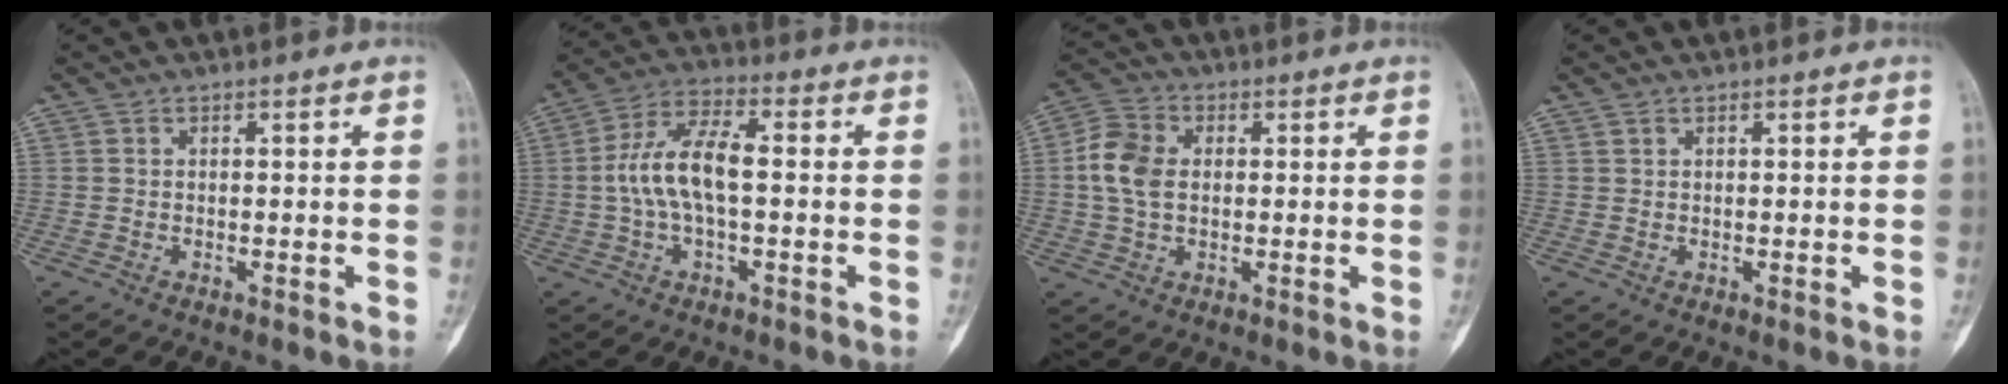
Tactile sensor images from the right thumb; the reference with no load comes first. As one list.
[{"total": 11.0, "force": [-0.2, 4.9, 9.9], "torque": [-0.204, 0.031, -0.007]}, {"total": 7.8, "force": [0.5, 5.5, 5.5], "torque": [-0.112, 0.014, 0.005]}, {"total": 0.6, "force": [0.4, 0.3, 0.1], "torque": [-0.003, 0.001, 0.009]}]